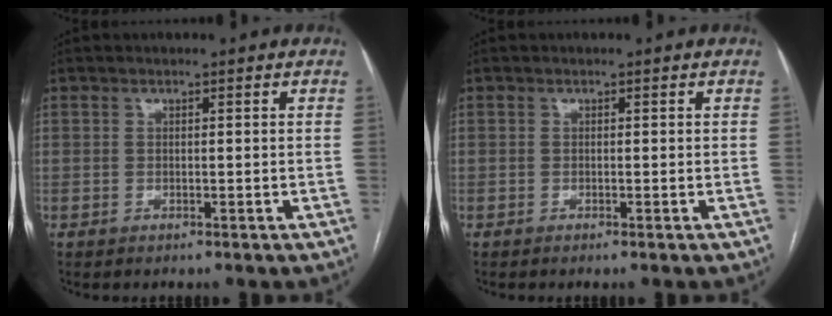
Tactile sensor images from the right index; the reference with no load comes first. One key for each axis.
{"total": 0.0}